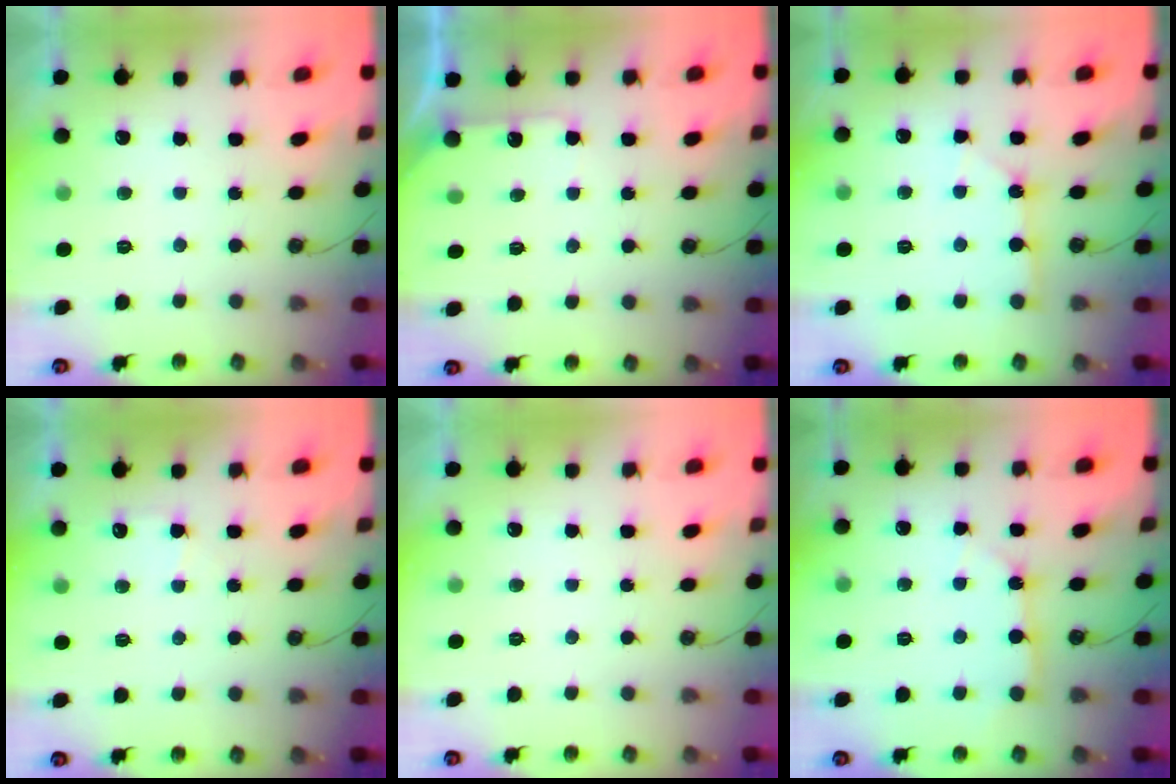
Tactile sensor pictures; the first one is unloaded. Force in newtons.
{"total": 4.9, "press": 4.9, "slide": 0.4}
{"total": 3.5, "press": 3.5, "slide": 0.3}
{"total": 5.2, "press": 5.2, "slide": 0.6}
{"total": 0.0}
{"total": 3.6, "press": 3.6, "slide": 0.4}